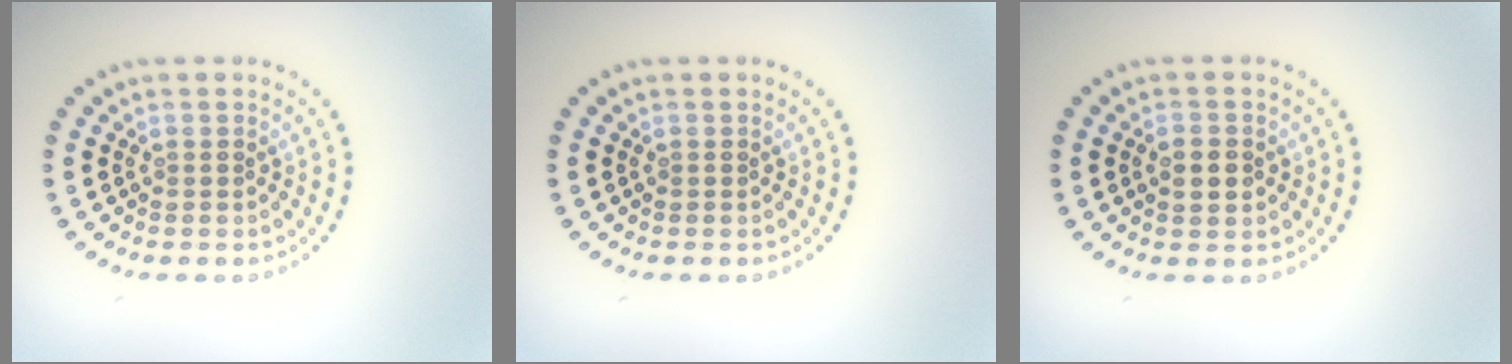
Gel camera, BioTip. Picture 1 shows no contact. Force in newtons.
{"total": 0.0}
{"total": 2.2, "press": 2.2, "slide": 0.1}